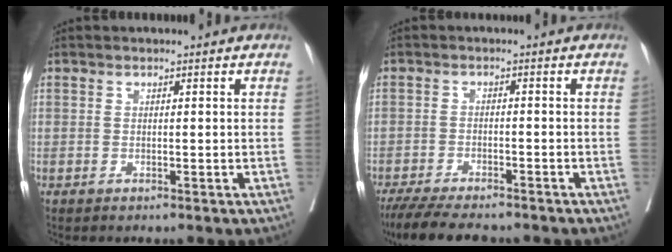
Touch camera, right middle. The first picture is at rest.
{"total": 10.4, "force": [-9.0, 2.0, 4.8], "torque": [-0.071, -0.017, -0.139]}